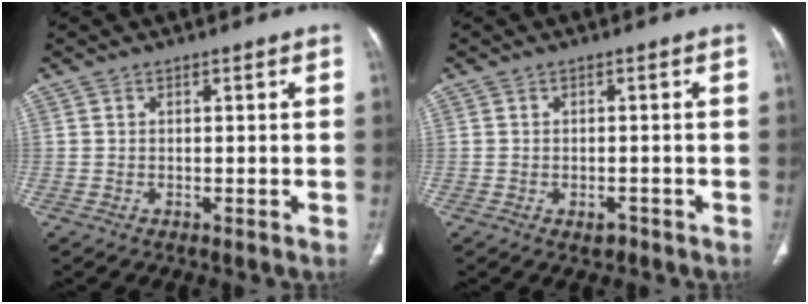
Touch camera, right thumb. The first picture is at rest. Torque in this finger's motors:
{"motor_torque": [-0.31, -0.24, -0.35, -0.20, 0.04]}